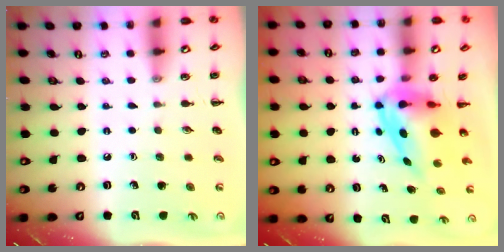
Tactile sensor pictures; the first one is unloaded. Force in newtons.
{"total": 5.9, "press": 5.5, "slide": 1.9}